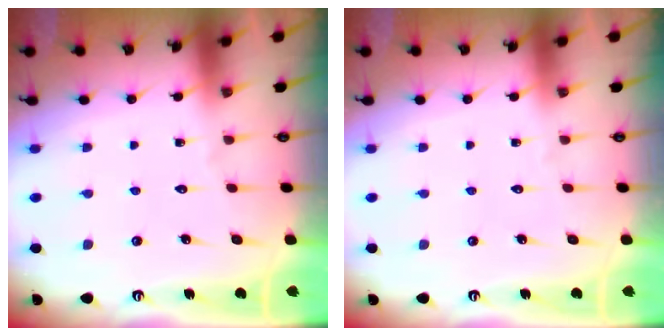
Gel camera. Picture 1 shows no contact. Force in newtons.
{"total": 0.0}